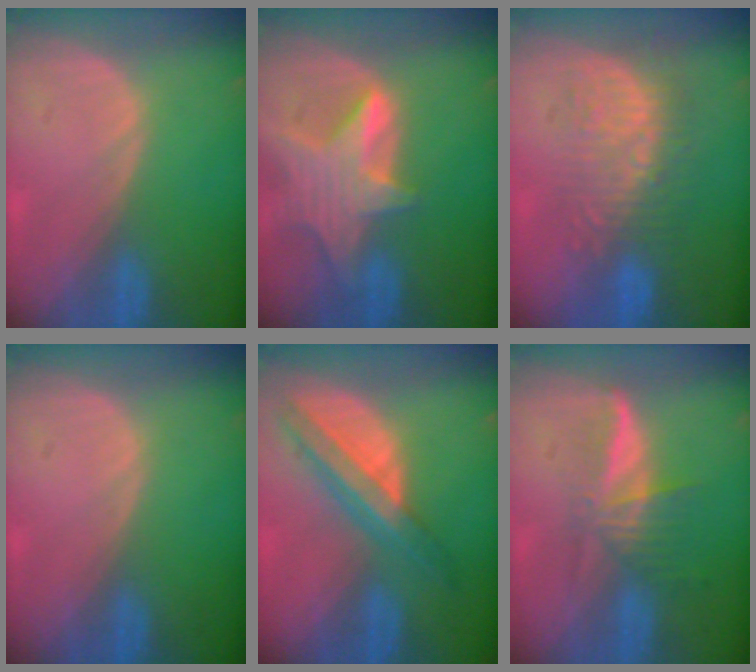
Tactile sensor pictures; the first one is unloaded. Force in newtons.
{"total": 8.4, "press": 7.4, "slide": 4.0}
{"total": 9.1, "press": 8.4, "slide": 3.5}
{"total": 0.0}
{"total": 8.0, "press": 6.8, "slide": 4.3}
{"total": 6.0, "press": 5.5, "slide": 2.4}